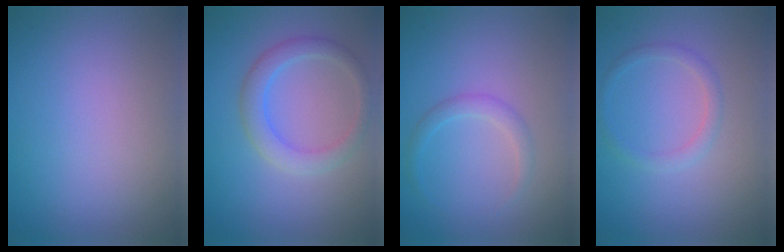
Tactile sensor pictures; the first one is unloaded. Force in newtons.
{"total": 2.9, "press": 2.9, "slide": 0.3}
{"total": 1.5, "press": 1.5, "slide": 0.1}
{"total": 1.5, "press": 1.5, "slide": 0.1}